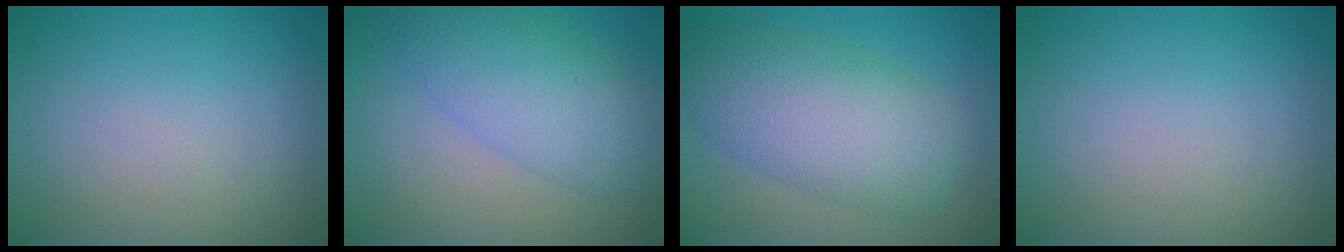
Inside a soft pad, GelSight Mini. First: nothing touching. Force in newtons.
{"total": 4.7, "press": 4.7, "slide": 0.1}
{"total": 8.2, "press": 8.2, "slide": 0.1}
{"total": 0.0}